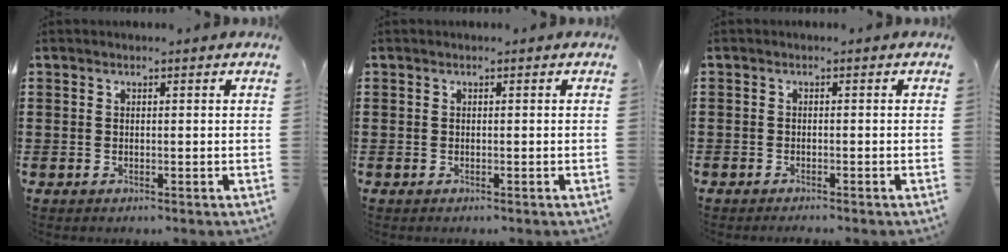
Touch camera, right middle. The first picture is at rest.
{"total": 0.0}
{"total": 0.8, "force": [-0.8, 0.0, 0.0], "torque": [-0.002, 0.001, -0.018]}